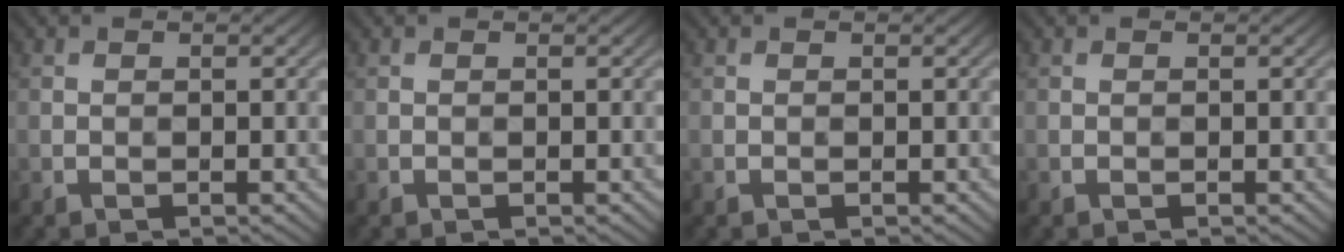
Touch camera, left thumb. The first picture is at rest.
{"total": 0.0}
{"total": 0.0}
{"total": 0.0}